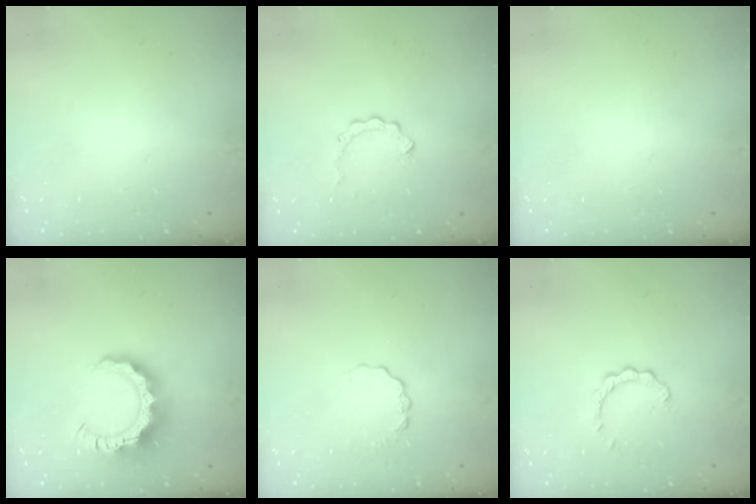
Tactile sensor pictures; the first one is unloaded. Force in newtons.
{"total": 2.7, "press": 2.6, "slide": 0.3}
{"total": 0.0}
{"total": 11.1, "press": 11.1, "slide": 1.1}
{"total": 3.4, "press": 3.4, "slide": 0.4}
{"total": 2.4, "press": 2.4, "slide": 0.2}